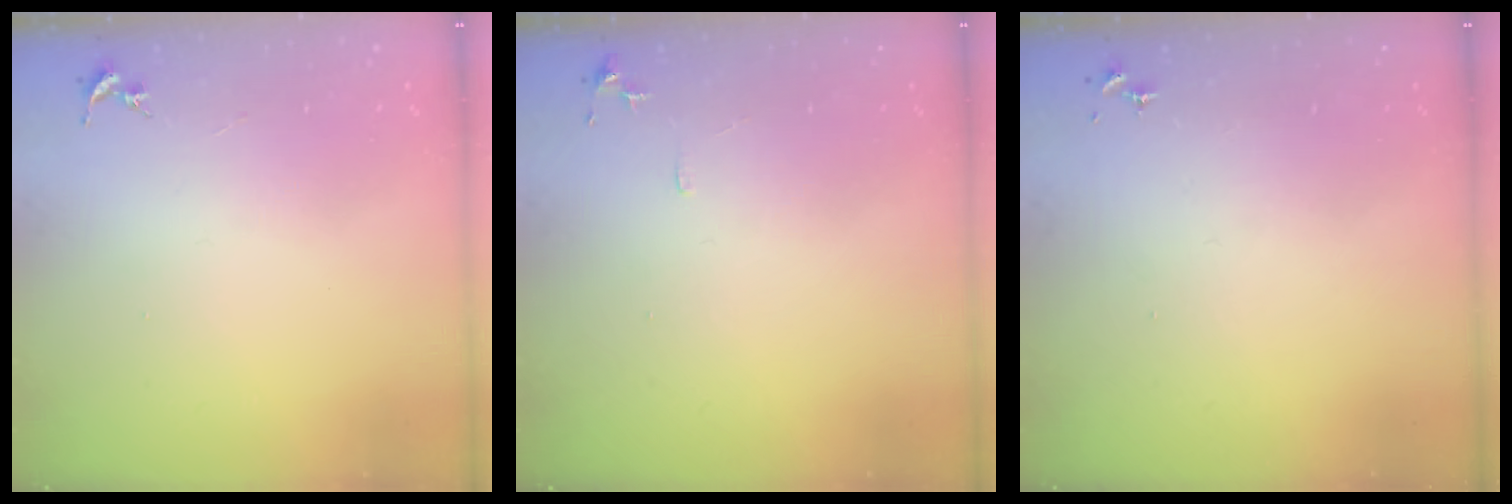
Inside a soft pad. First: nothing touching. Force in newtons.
{"total": 5.7, "press": 5.6, "slide": 0.6}
{"total": 0.0}